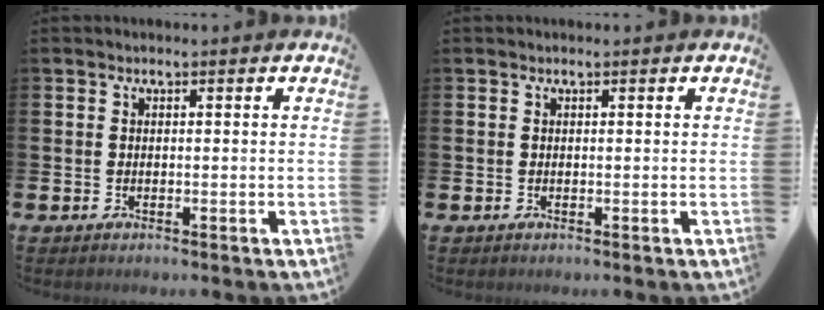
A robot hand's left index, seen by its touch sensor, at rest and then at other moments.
{"total": 0.0}